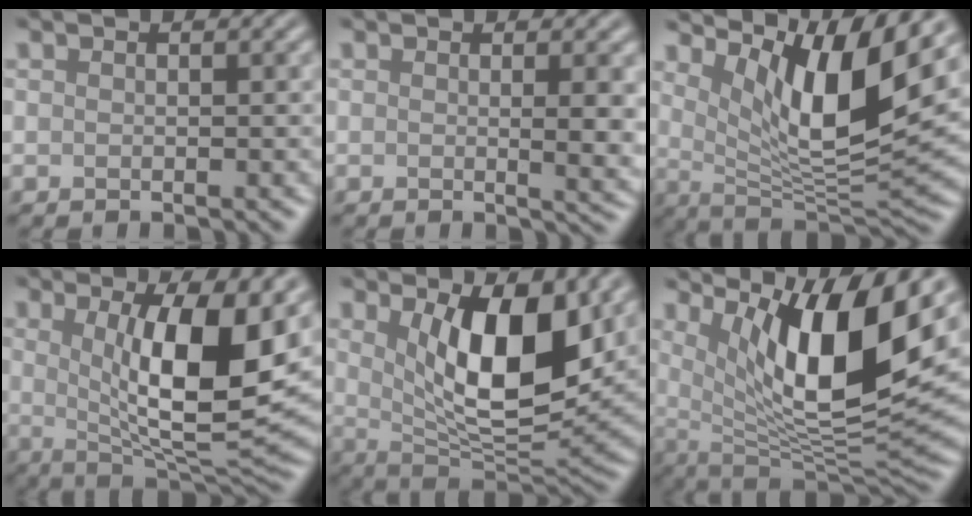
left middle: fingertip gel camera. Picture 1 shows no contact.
{"total": 3.4, "force": [0.4, 0.9, 3.2], "torque": [-0.034, -0.004, 0.006]}
{"total": 9.9, "force": [4.7, 2.5, 8.4], "torque": [-0.136, -0.015, 0.087]}
{"total": 11.3, "force": [1.8, 3.2, 10.6], "torque": [-0.157, -0.011, 0.036]}
{"total": 9.5, "force": [2.9, 3.7, 8.2], "torque": [-0.137, -0.021, 0.053]}
{"total": 12.1, "force": [4.7, 3.5, 10.6], "torque": [-0.167, -0.011, 0.090]}